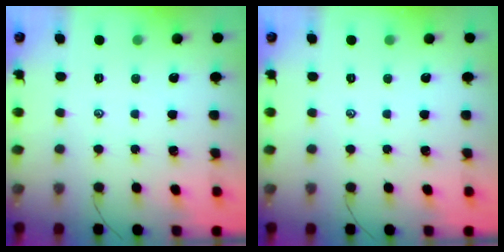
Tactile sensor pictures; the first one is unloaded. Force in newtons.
{"total": 0.0}